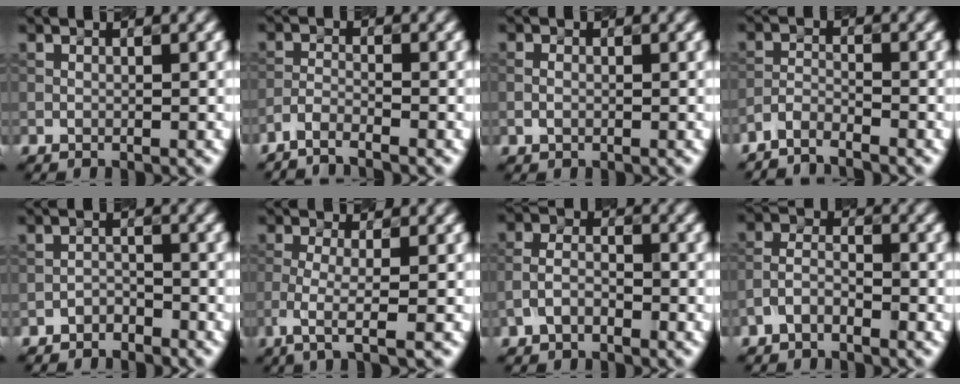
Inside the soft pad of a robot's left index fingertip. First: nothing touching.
{"total": 2.4, "force": [-2.2, 0.4, 1.0], "torque": [-0.021, 0.002, -0.050]}
{"total": 0.8, "force": [-0.2, 0.6, 0.4], "torque": [-0.011, 0.005, -0.006]}
{"total": 2.4, "force": [-2.3, 0.3, 0.5], "torque": [-0.013, 0.002, -0.053]}
{"total": 1.5, "force": [-1.4, 0.4, -0.1], "torque": [0.003, 0.007, -0.028]}
{"total": 3.7, "force": [-1.8, 0.8, 3.1], "torque": [-0.064, -0.003, -0.041]}
{"total": 2.8, "force": [-1.5, 1.8, 1.6], "torque": [-0.033, 0.011, -0.033]}
{"total": 2.9, "force": [-1.8, 1.6, 1.6], "torque": [-0.030, 0.012, -0.041]}